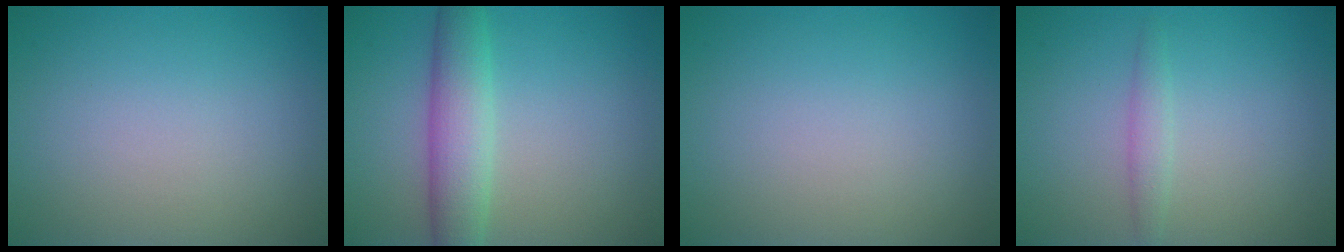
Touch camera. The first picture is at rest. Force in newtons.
{"total": 4.6, "press": 4.6, "slide": 0.1}
{"total": 0.0}
{"total": 1.4, "press": 1.4, "slide": 0.0}